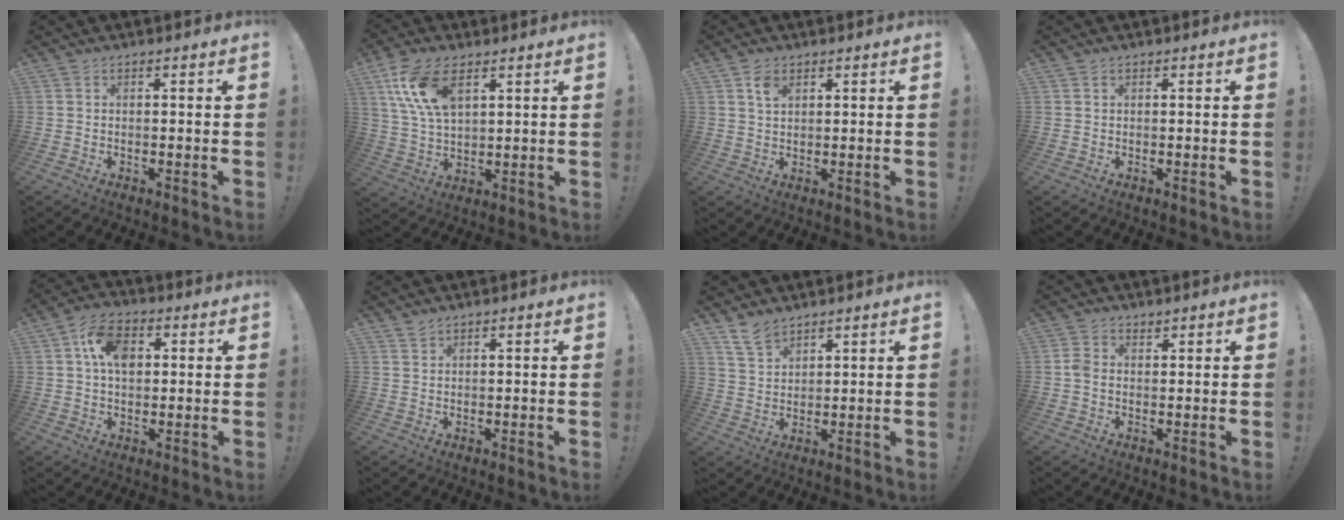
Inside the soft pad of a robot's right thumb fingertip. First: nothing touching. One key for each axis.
{"total": 13.6, "fx": 6.3, "fy": 7.2, "fz": 9.6, "tx": -0.191, "ty": -0.009, "tz": 0.121}
{"total": 4.2, "fx": 2.4, "fy": 2.4, "fz": 2.5, "tx": -0.035, "ty": -0.010, "tz": 0.041}
{"total": 0.0}
{"total": 10.1, "fx": 2.6, "fy": 6.8, "fz": 7.1, "tx": -0.125, "ty": 0.009, "tz": 0.049}
{"total": 1.3, "fx": 1.2, "fy": 0.4, "fz": 0.5, "tx": -0.009, "ty": -0.003, "tz": 0.022}
{"total": 6.1, "fx": 5.1, "fy": 2.7, "fz": 2.2, "tx": -0.043, "ty": -0.027, "tz": 0.097}
{"total": 2.9, "fx": 1.0, "fy": 2.1, "fz": 1.6, "tx": -0.025, "ty": -0.003, "tz": 0.020}